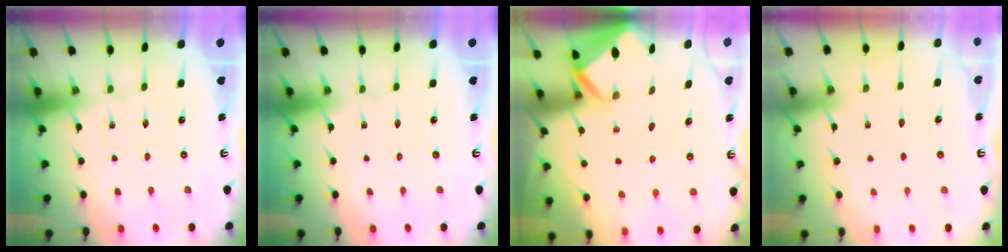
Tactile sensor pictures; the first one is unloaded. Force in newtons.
{"total": 0.0}
{"total": 3.0, "press": 3.0, "slide": 0.2}
{"total": 2.9, "press": 2.8, "slide": 0.4}